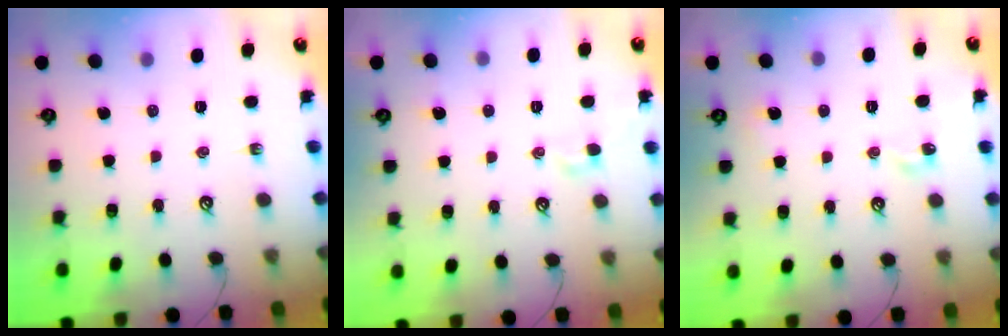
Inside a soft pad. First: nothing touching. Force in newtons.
{"total": 1.6, "press": 1.4, "slide": 0.6}
{"total": 2.7, "press": 2.6, "slide": 0.5}